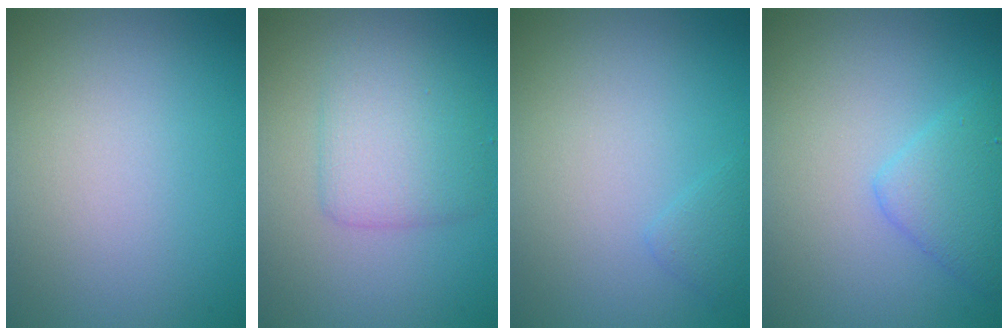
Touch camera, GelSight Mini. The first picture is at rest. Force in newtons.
{"total": 3.4, "press": 3.4, "slide": 0.1}
{"total": 0.9, "press": 0.9, "slide": 0.1}
{"total": 2.7, "press": 2.7, "slide": 0.2}